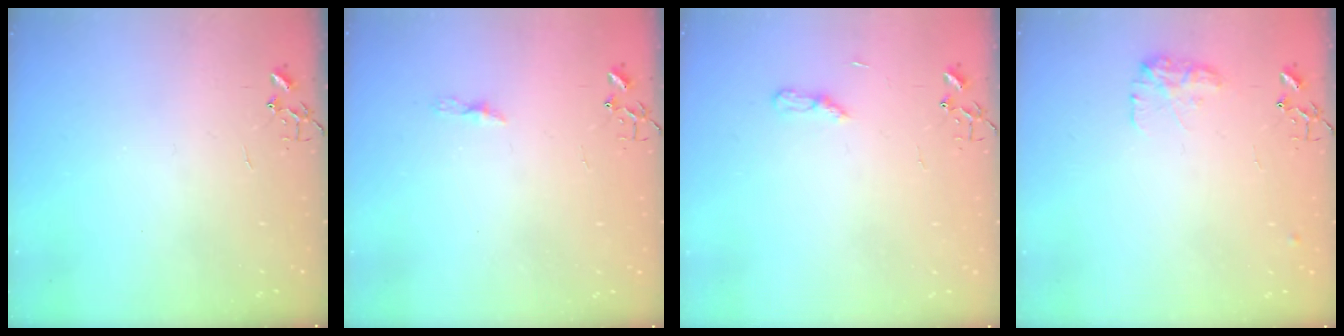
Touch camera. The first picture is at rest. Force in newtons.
{"total": 3.4, "press": 3.4, "slide": 0.5}
{"total": 3.8, "press": 3.8, "slide": 0.4}
{"total": 9.5, "press": 9.5, "slide": 0.4}